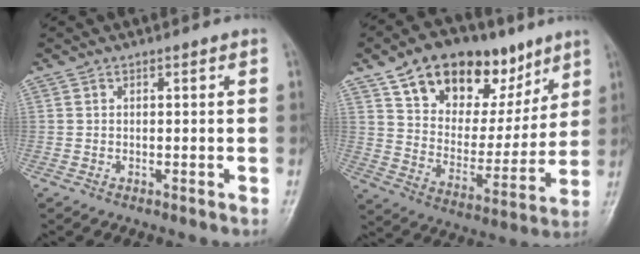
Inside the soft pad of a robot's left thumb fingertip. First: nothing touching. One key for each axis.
{"total": 22.0, "fx": 12.7, "fy": 12.9, "fz": 12.5, "tx": -0.146, "ty": -0.034, "tz": 0.212}